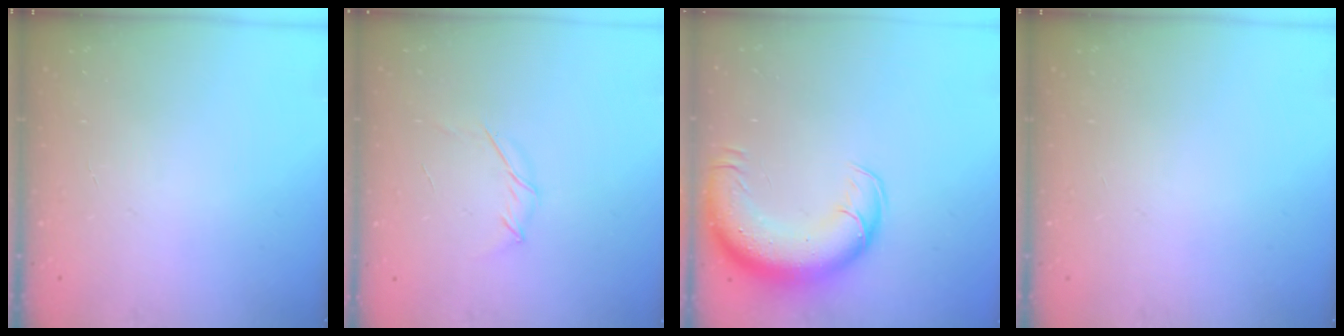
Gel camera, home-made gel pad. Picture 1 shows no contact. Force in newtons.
{"total": 4.0, "press": 3.9, "slide": 0.9}
{"total": 16.2, "press": 15.7, "slide": 3.9}
{"total": 0.0}